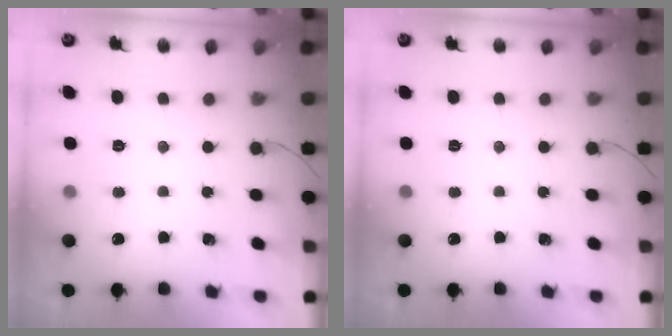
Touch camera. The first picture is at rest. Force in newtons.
{"total": 0.0}